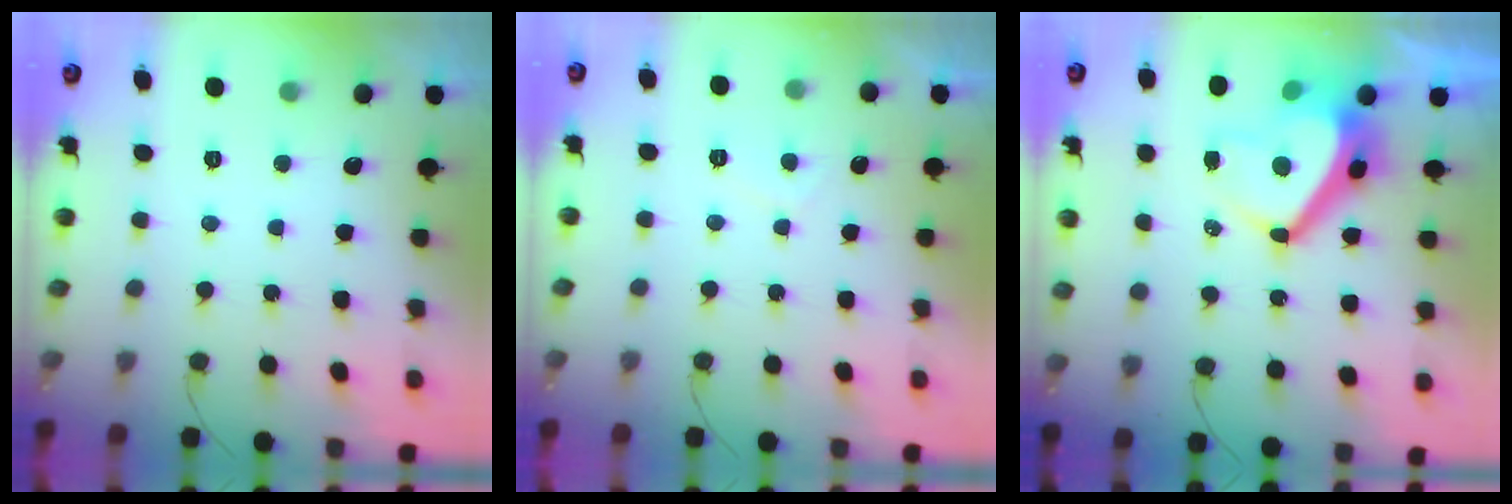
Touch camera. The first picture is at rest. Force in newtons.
{"total": 0.7, "press": 0.5, "slide": 0.5}
{"total": 11.4, "press": 11.3, "slide": 1.2}